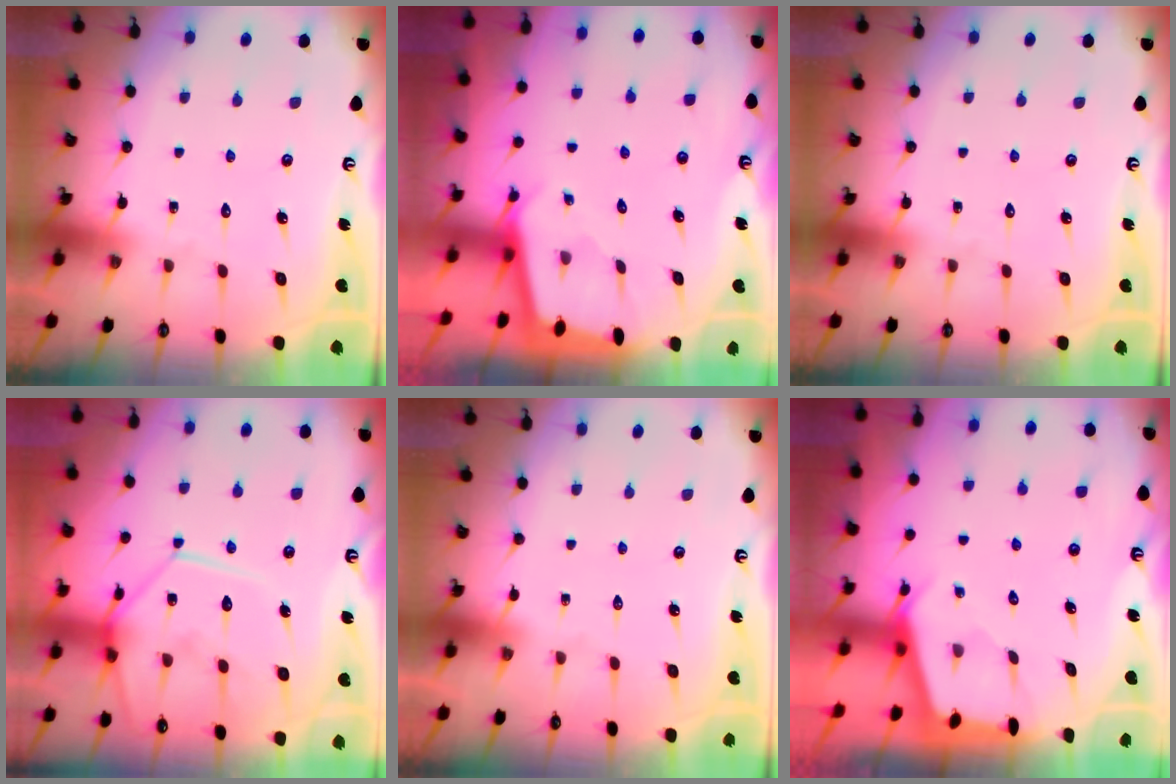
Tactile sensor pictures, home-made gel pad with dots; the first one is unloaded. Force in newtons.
{"total": 1.9, "press": 1.9, "slide": 0.2}
{"total": 0.0}
{"total": 13.8, "press": 13.7, "slide": 1.3}
{"total": 0.0}
{"total": 2.5, "press": 2.5, "slide": 0.3}